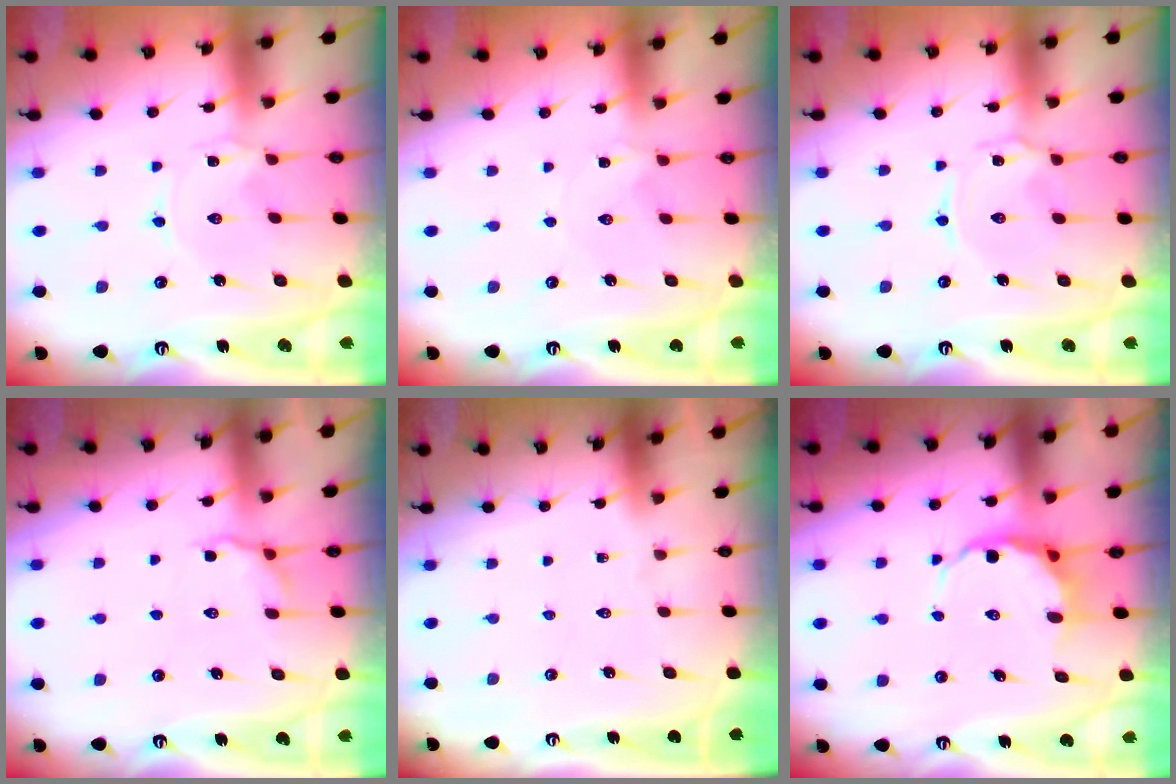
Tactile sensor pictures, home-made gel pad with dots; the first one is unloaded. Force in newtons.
{"total": 0.6, "press": 0.6, "slide": 0.3}
{"total": 1.7, "press": 1.7, "slide": 0.4}
{"total": 4.3, "press": 4.0, "slide": 1.5}
{"total": 0.0}
{"total": 7.0, "press": 6.8, "slide": 1.7}